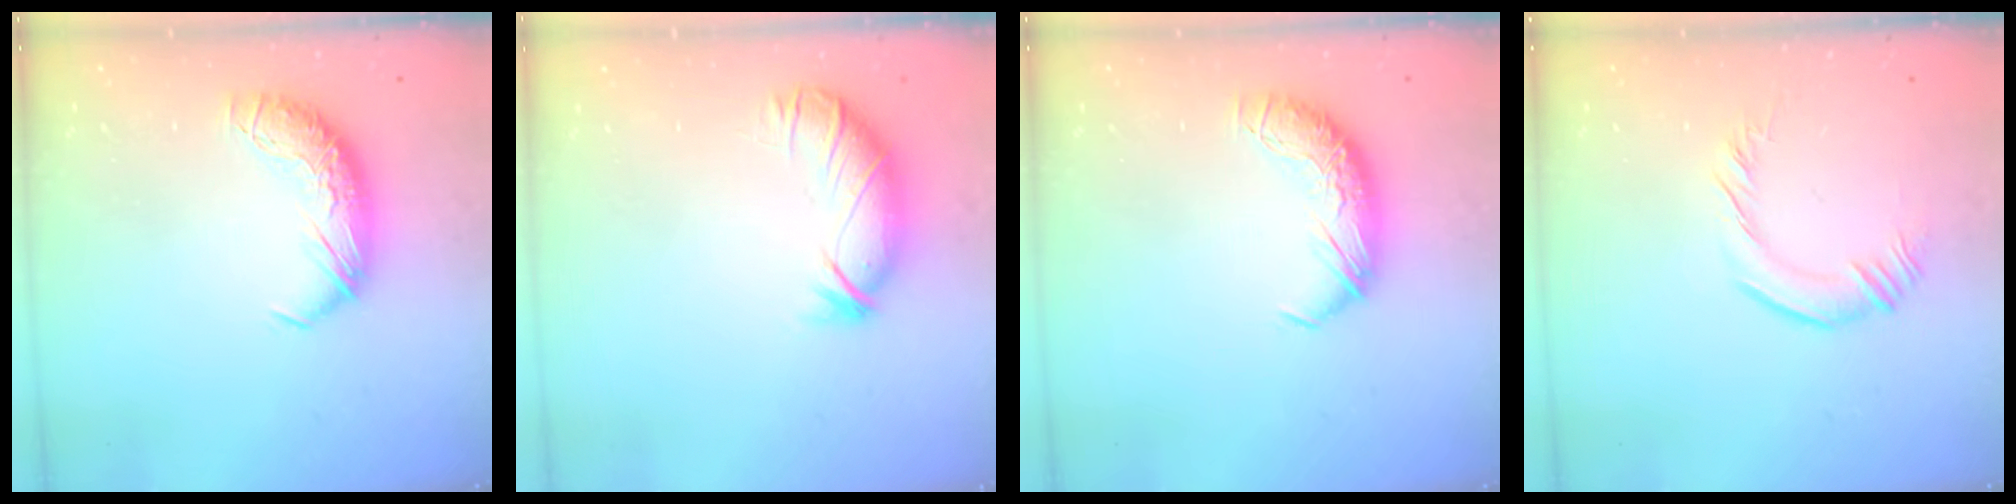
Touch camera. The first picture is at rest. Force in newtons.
{"total": 2.7, "press": 2.5, "slide": 0.9}
{"total": 0.0}
{"total": 0.9, "press": 0.3, "slide": 0.8}